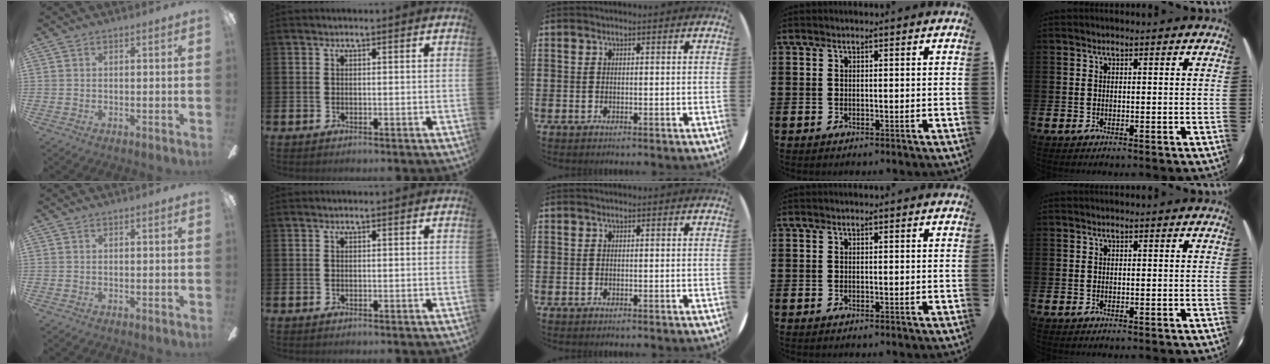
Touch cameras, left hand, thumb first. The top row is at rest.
{}